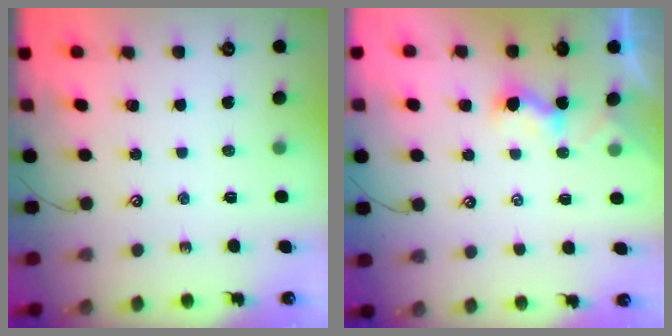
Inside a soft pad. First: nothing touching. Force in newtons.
{"total": 2.8, "press": 2.8, "slide": 0.1}